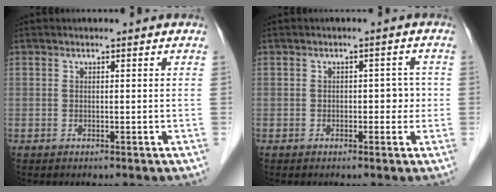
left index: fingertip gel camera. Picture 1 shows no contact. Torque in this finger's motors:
{"motor_torque": [-0.07, 0.01, 0.03, -0.01]}